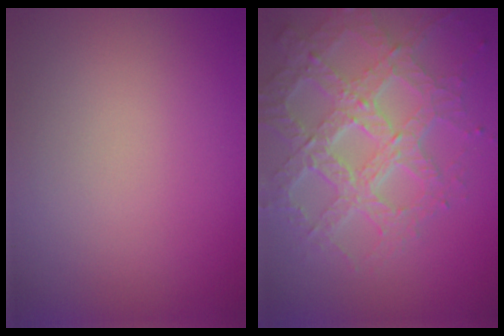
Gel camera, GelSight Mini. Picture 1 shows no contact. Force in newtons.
{"total": 7.2, "press": 5.2, "slide": 5.0}